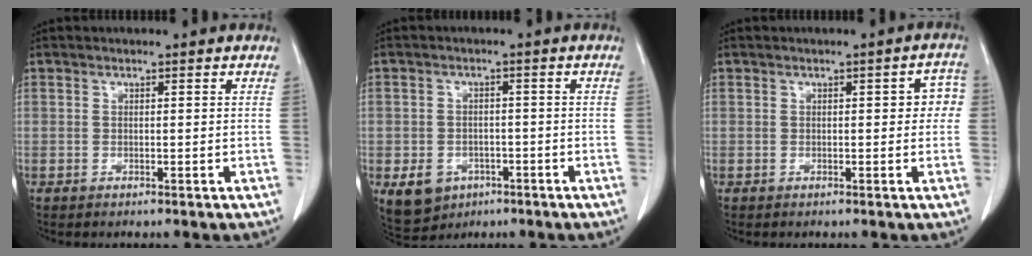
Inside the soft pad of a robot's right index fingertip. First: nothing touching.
{"total": 7.1, "force": [-3.3, 5.9, 2.4], "torque": [-0.043, 0.003, -0.036]}
{"total": 3.5, "force": [0.3, 1.5, 3.1], "torque": [-0.026, 0.018, 0.001]}